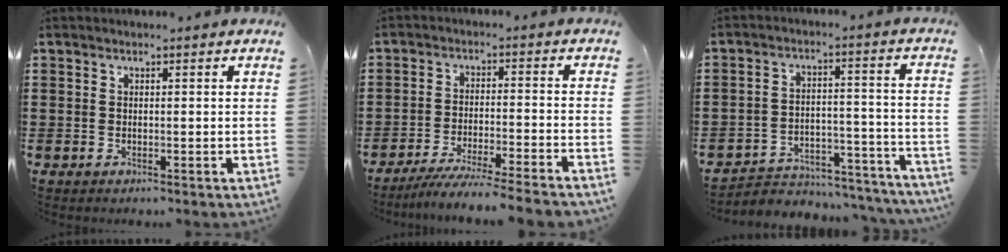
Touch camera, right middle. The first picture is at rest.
{"total": 5.8, "force": [-5.3, -0.5, 2.3], "torque": [-0.048, -0.017, -0.104]}
{"total": 3.9, "force": [-3.7, 1.1, 0.6], "torque": [-0.018, 0.008, -0.081]}